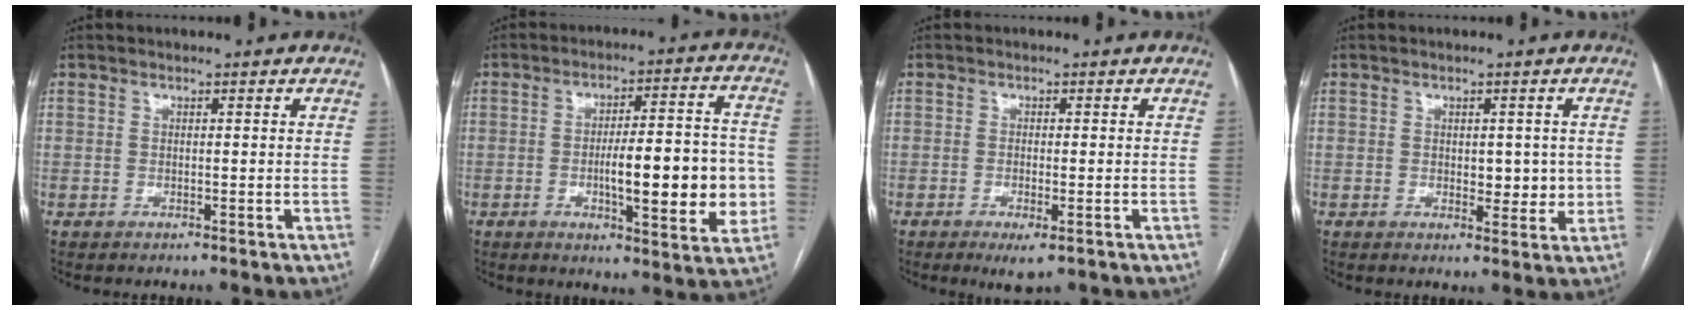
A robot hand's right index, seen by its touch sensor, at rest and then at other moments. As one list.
[{"total": 15.0, "force": [-2.3, 3.5, 14.4], "torque": [-0.204, 0.013, -0.026]}, {"total": 3.1, "force": [-1.6, 0.8, 2.5], "torque": [-0.037, -0.005, -0.019]}, {"total": 4.3, "force": [0.3, 2.6, 3.5], "torque": [-0.037, 0.000, 0.010]}]